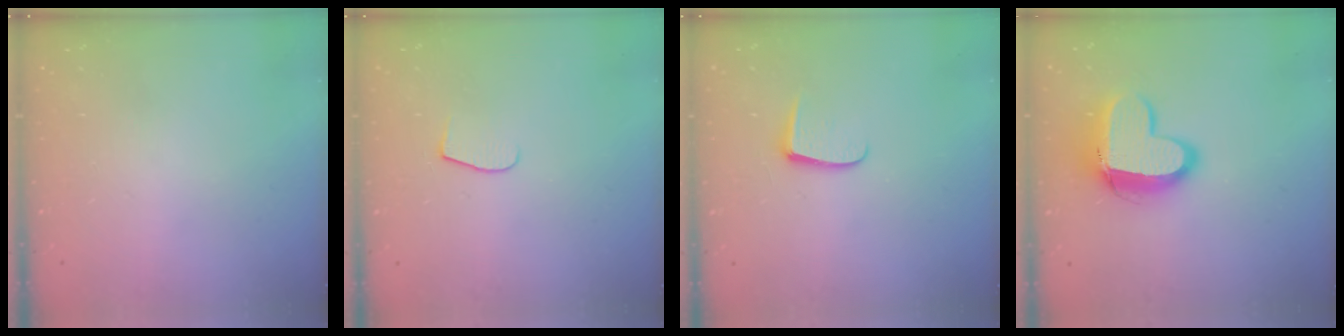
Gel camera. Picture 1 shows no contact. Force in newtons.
{"total": 7.5, "press": 7.5, "slide": 0.6}
{"total": 6.0, "press": 6.0, "slide": 0.8}
{"total": 13.5, "press": 13.5, "slide": 1.4}